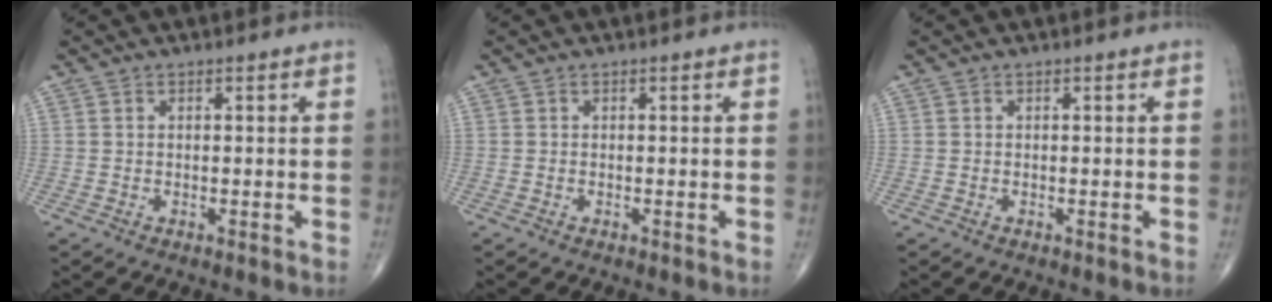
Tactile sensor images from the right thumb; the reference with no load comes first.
{"total": 0.0}
{"total": 0.0}